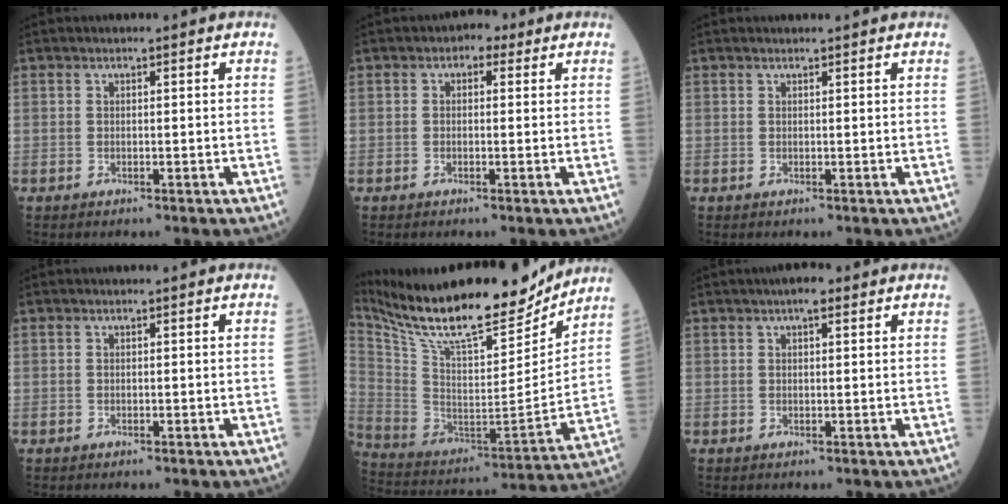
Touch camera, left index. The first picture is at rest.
{"total": 2.1, "force": [0.9, 1.5, 1.2], "torque": [-0.011, 0.009, 0.004]}
{"total": 1.9, "force": [1.8, 0.2, 0.4], "torque": [-0.008, 0.010, 0.019]}
{"total": 0.0}
{"total": 25.2, "force": [21.7, 5.3, 11.7], "torque": [-0.225, -0.020, 0.349]}
{"total": 2.7, "force": [1.6, 0.8, 2.0], "torque": [-0.028, 0.007, 0.018]}